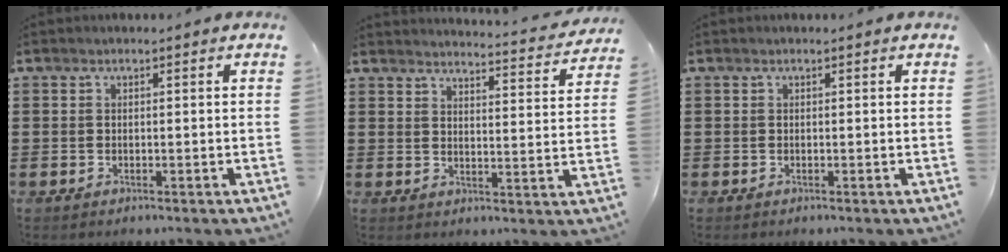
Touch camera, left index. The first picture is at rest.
{"total": 3.5, "force": [3.5, -0.3, 0.6], "torque": [-0.021, -0.031, 0.057]}
{"total": 0.0}